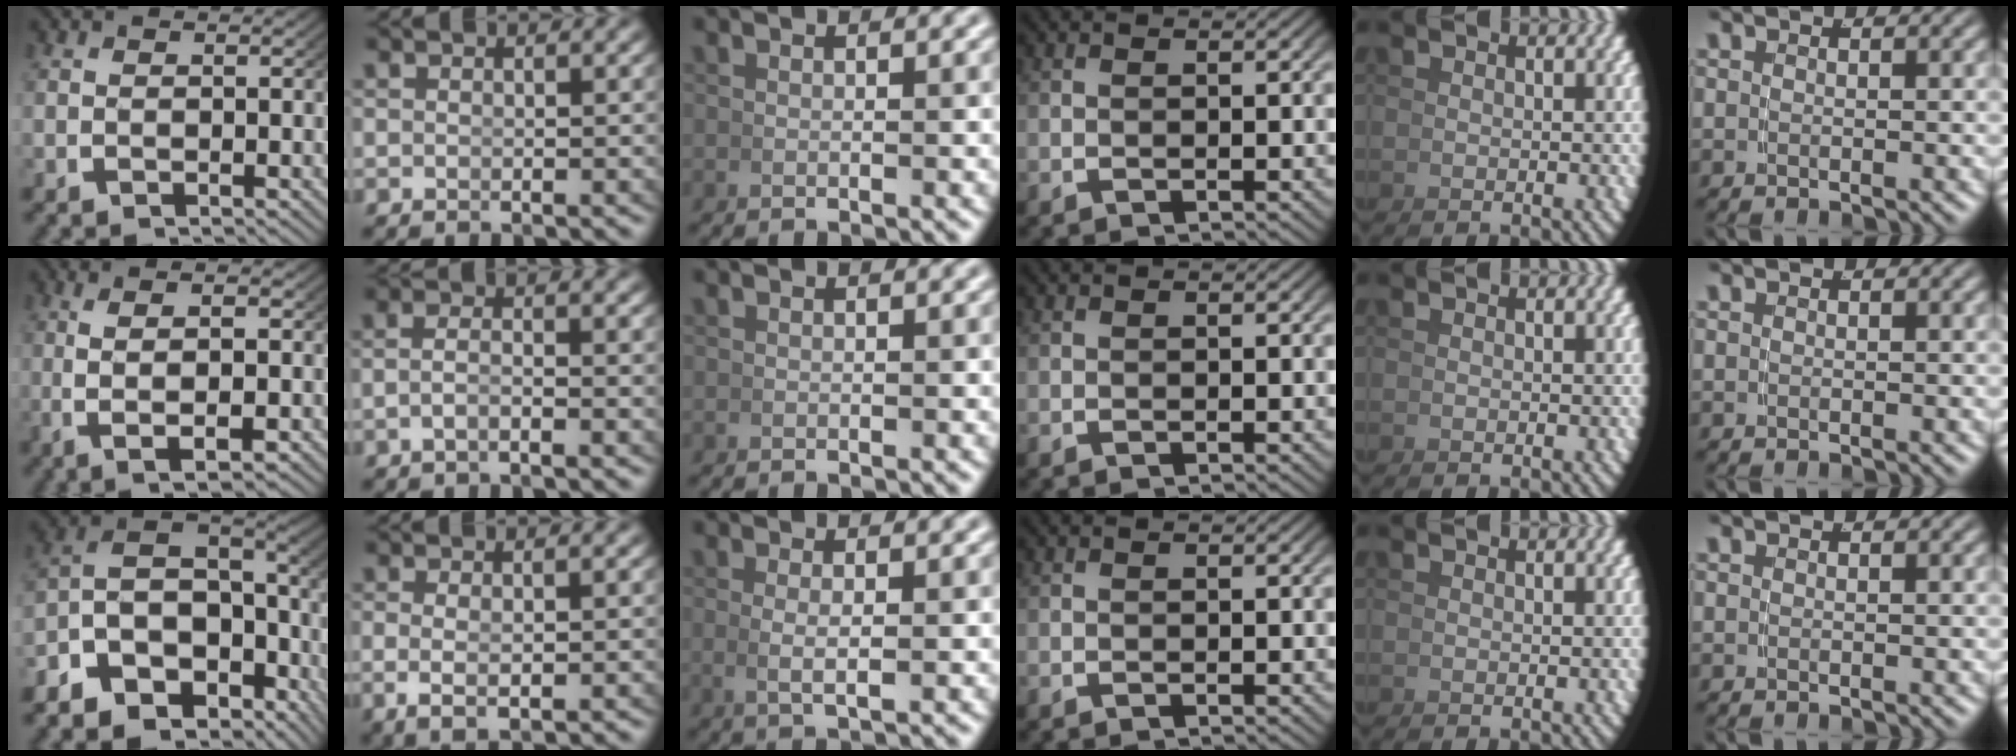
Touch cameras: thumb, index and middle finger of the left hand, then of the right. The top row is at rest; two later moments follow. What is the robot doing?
{"motion": "lift_and_place", "object": "hoodie"}